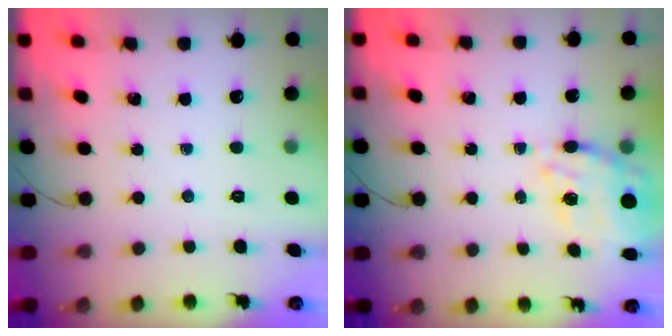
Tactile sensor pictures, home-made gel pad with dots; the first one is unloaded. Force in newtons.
{"total": 10.2, "press": 9.4, "slide": 4.1}